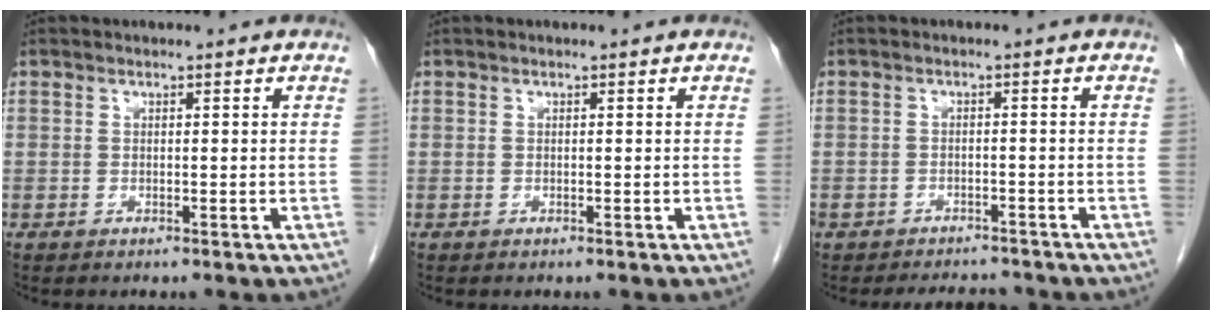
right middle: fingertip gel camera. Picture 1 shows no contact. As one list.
[{"total": 0.0}, {"total": 7.2, "force": [-6.3, 2.9, 1.8], "torque": [-0.028, 0.003, -0.082]}]